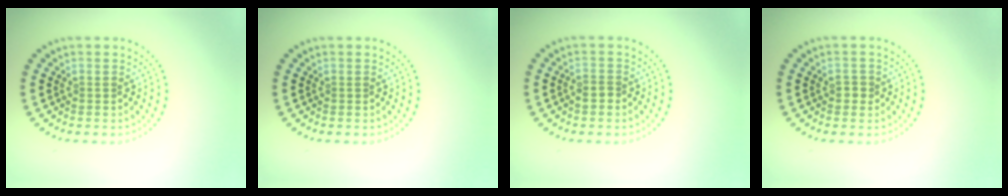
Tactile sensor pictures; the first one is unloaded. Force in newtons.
{"total": 0.0}
{"total": 1.4, "press": 1.2, "slide": 0.8}
{"total": 1.1, "press": 1.0, "slide": 0.4}